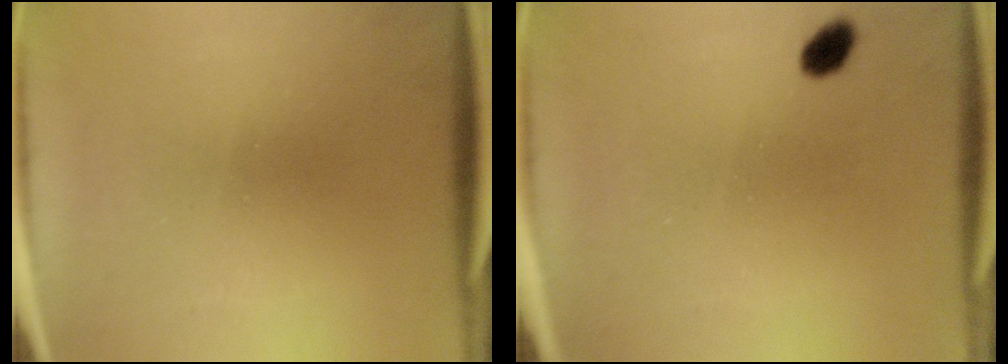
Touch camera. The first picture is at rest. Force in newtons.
{"total": 2.4}